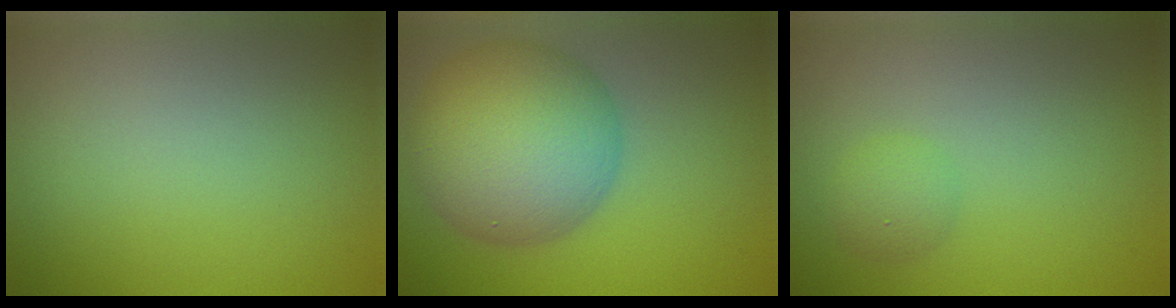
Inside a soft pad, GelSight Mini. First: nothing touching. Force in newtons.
{"total": 10.2, "press": 10.2, "slide": 0.1}
{"total": 1.5, "press": 1.5, "slide": 0.0}